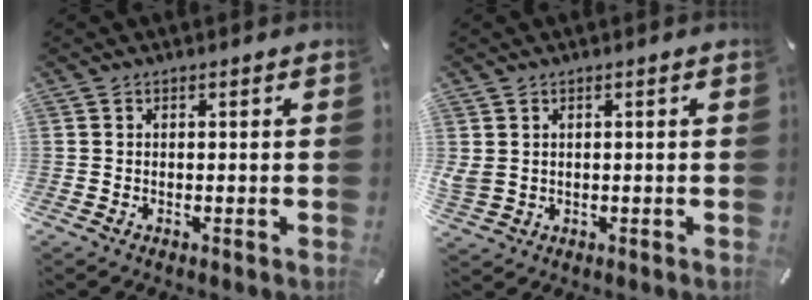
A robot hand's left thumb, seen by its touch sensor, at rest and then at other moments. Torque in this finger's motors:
{"motor_torque": [0.13, -0.14, 0.06, 0.05, 0.06]}